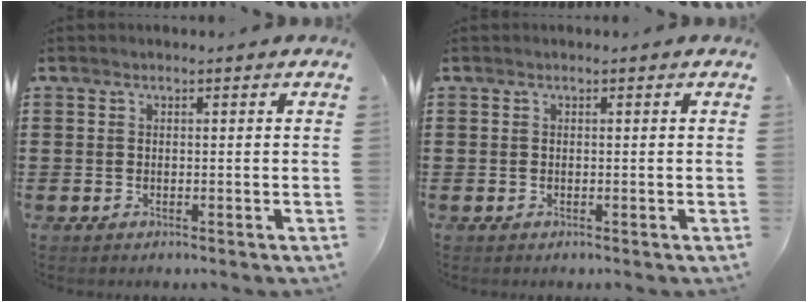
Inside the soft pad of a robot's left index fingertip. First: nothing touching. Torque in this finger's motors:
{"motor_torque": [-0.02, 0.01, 0.00, 0.00]}